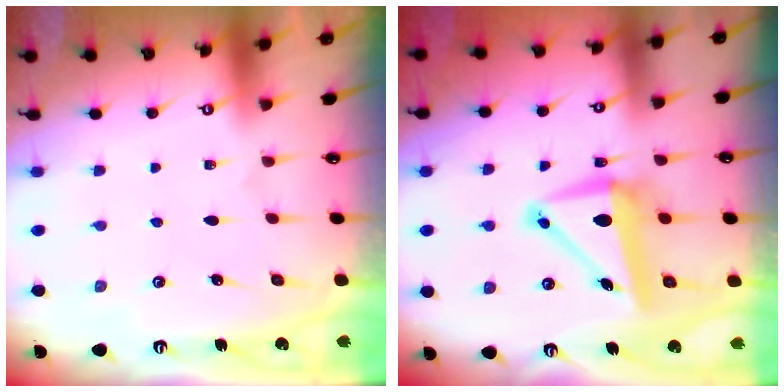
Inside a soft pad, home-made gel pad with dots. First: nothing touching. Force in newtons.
{"total": 9.4, "press": 8.7, "slide": 3.4}